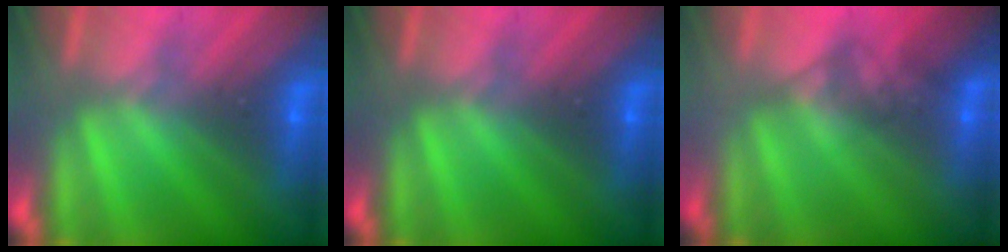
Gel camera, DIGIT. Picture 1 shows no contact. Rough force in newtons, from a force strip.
{"total": 0.0}
{"total": 1.6}